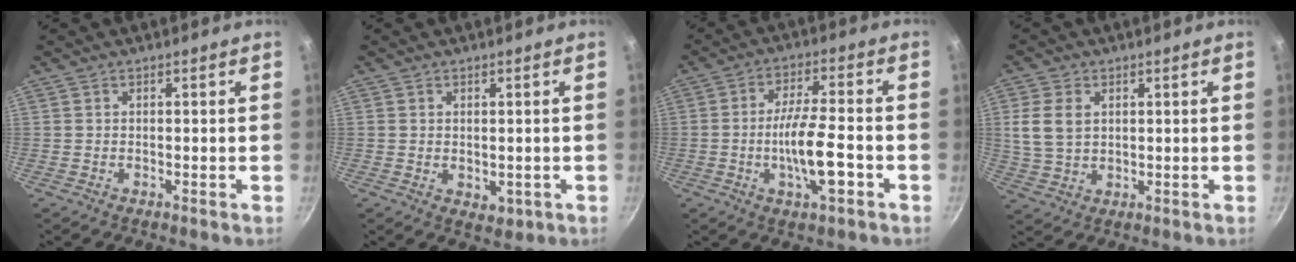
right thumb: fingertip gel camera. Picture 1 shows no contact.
{"total": 3.0, "force": [-0.1, 2.2, 2.0], "torque": [-0.026, -0.008, 0.002]}
{"total": 10.6, "force": [-3.2, 2.8, 9.7], "torque": [-0.166, 0.018, -0.059]}
{"total": 7.2, "force": [1.7, 5.1, 4.8], "torque": [-0.088, -0.002, 0.037]}